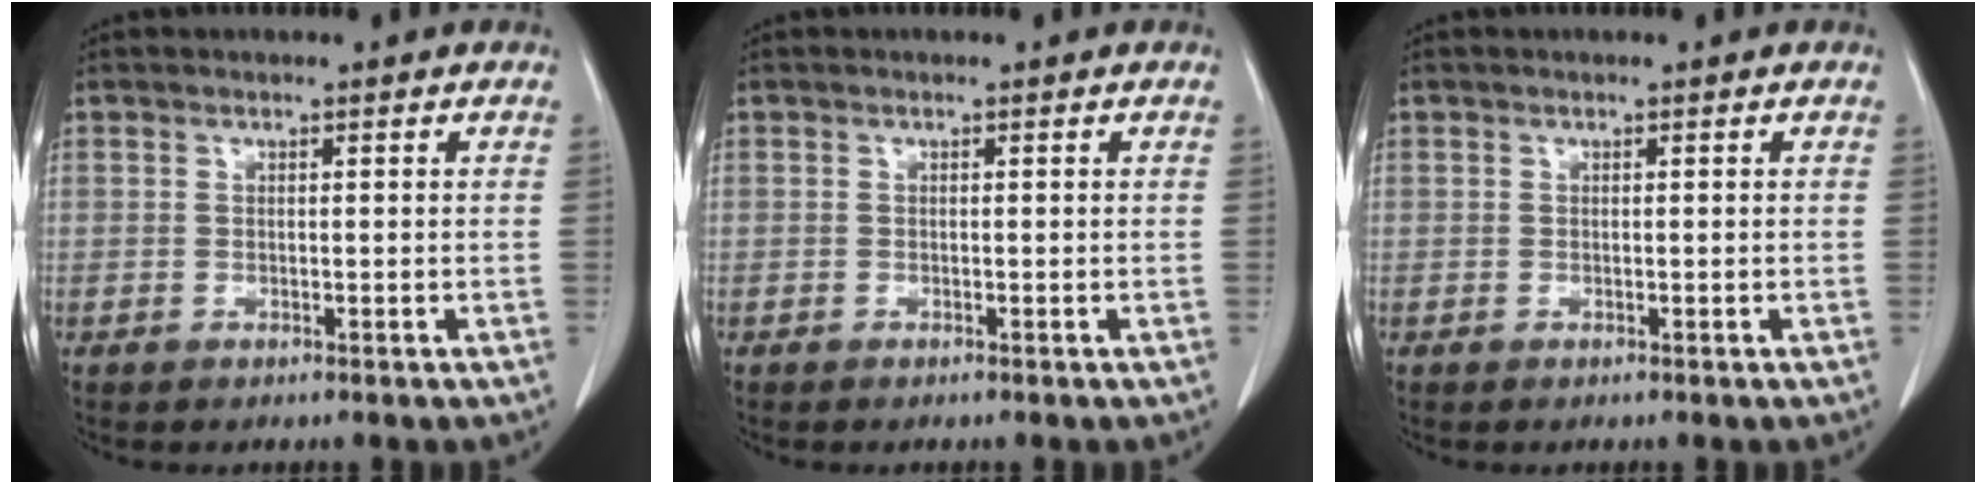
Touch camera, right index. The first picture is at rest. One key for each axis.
{"total": 0.0}
{"total": 0.0}